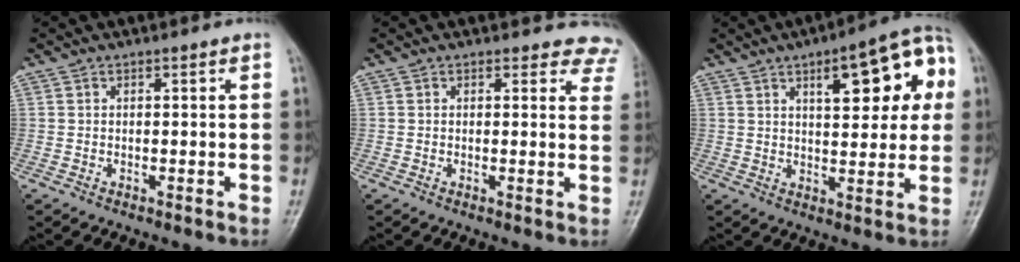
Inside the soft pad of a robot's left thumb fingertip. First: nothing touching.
{"total": 6.6, "force": [5.9, 3.0, -0.1], "torque": [0.057, -0.023, 0.028]}
{"total": 15.3, "force": [5.1, 6.0, 13.1], "torque": [-0.133, 0.010, 0.060]}